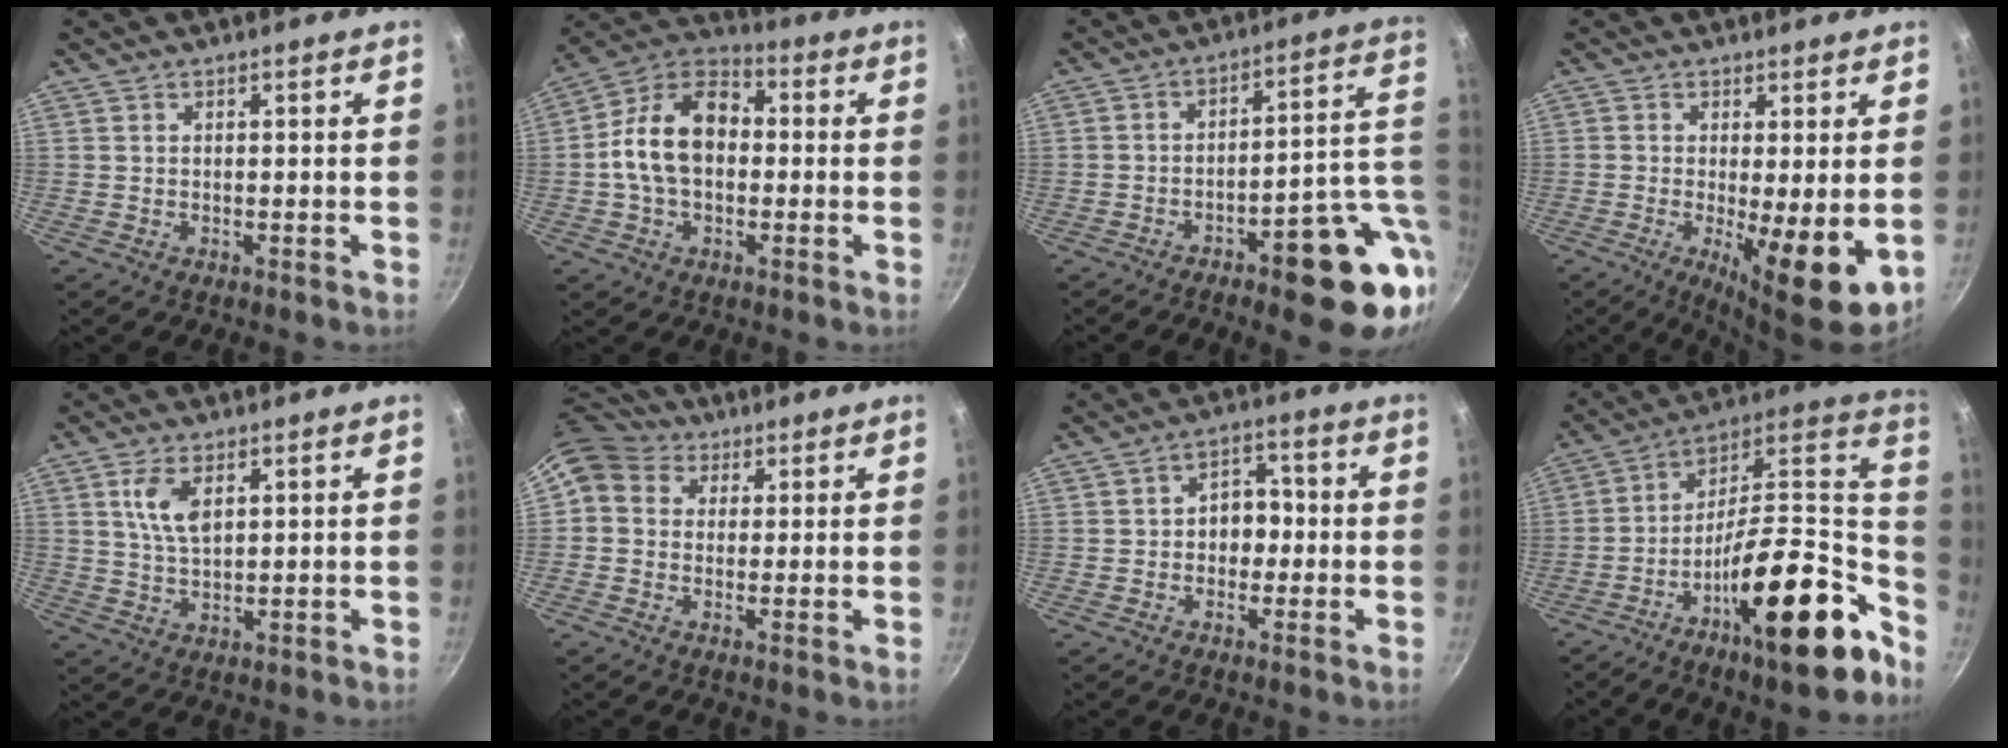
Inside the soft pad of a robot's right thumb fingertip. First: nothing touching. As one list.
[{"total": 14.6, "force": [-0.3, 10.0, 10.7], "torque": [-0.161, 0.040, -0.025]}, {"total": 16.9, "force": [-4.5, 5.7, 15.2], "torque": [-0.161, 0.031, -0.055]}, {"total": 10.3, "force": [-1.5, 2.5, 9.9], "torque": [-0.147, -0.013, -0.015]}, {"total": 6.4, "force": [2.4, 3.2, 4.9], "torque": [-0.091, -0.011, 0.050]}, {"total": 8.3, "force": [3.4, 6.7, 3.6], "torque": [-0.045, 0.004, 0.044]}, {"total": 6.1, "force": [-0.4, 4.8, 3.9], "torque": [-0.007, 0.015, -0.013]}, {"total": 25.6, "force": [-10.8, 9.2, 21.3], "torque": [-0.281, 0.074, -0.183]}]